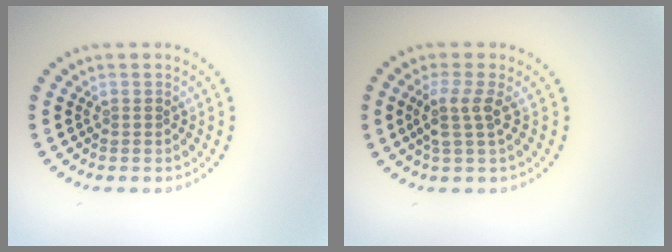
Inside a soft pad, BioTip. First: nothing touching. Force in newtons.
{"total": 2.5, "press": 2.0, "slide": 1.6}